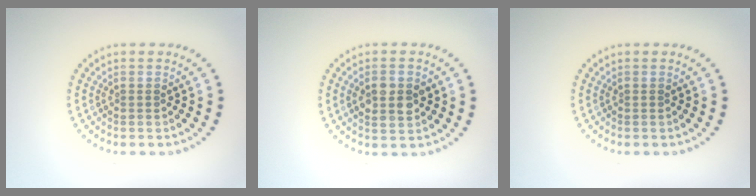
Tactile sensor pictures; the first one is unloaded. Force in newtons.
{"total": 3.0, "press": 3.0, "slide": 0.1}
{"total": 0.0}